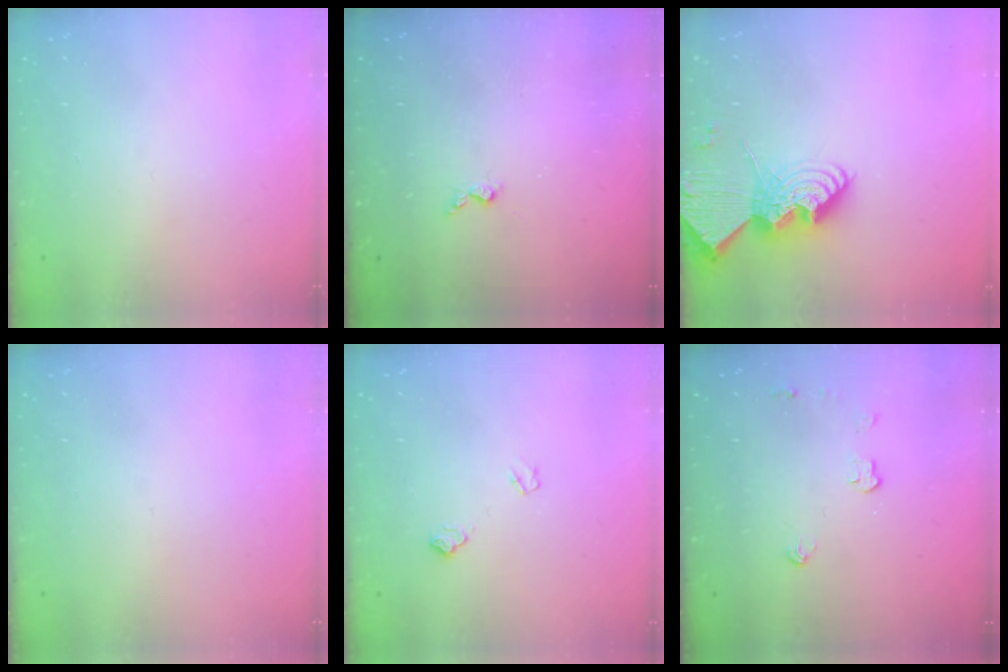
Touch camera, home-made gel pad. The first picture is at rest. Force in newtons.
{"total": 3.7, "press": 3.6, "slide": 0.6}
{"total": 13.7, "press": 13.7, "slide": 1.2}
{"total": 0.0}
{"total": 6.9, "press": 6.8, "slide": 0.8}
{"total": 3.9, "press": 3.9, "slide": 0.4}